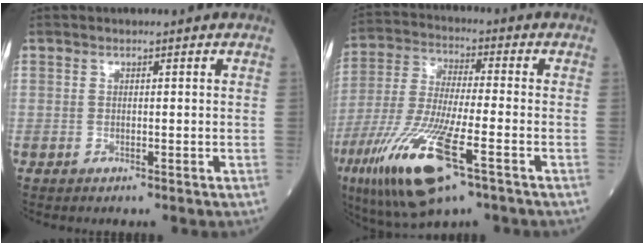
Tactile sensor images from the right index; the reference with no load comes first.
{"total": 17.1, "force": [-8.1, 2.9, 14.7], "torque": [-0.326, -0.041, -0.145]}